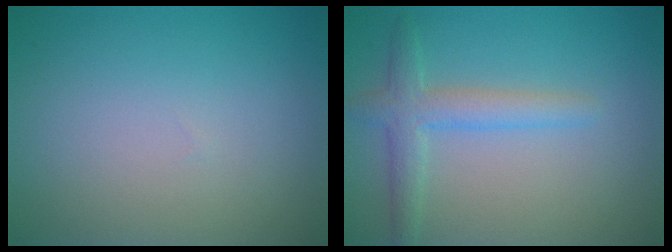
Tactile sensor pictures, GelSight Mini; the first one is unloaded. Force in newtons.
{"total": 3.0, "press": 3.0, "slide": 0.2}